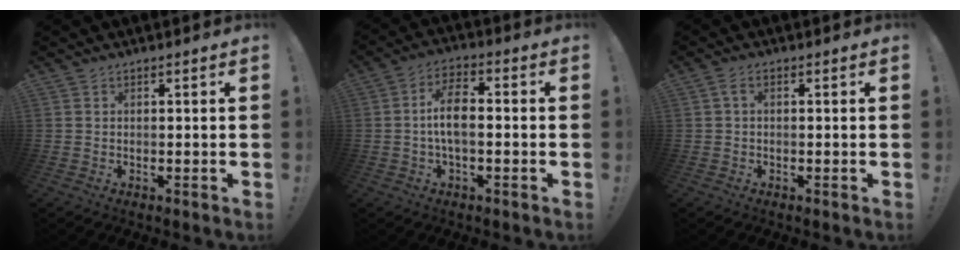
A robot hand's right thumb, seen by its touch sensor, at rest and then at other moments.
{"total": 8.7, "force": [-0.4, 4.0, 7.7], "torque": [-0.138, 0.008, -0.007]}
{"total": 1.9, "force": [0.0, 0.9, 1.7], "torque": [-0.034, 0.007, 0.000]}